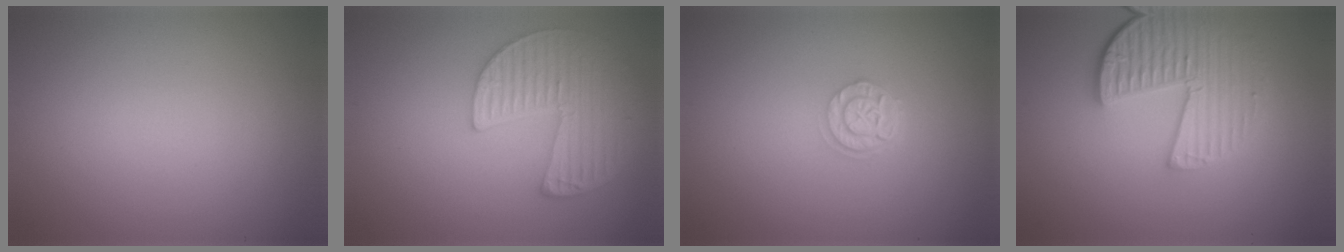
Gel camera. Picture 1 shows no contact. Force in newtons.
{"total": 5.4, "press": 4.3, "slide": 3.2}
{"total": 2.3, "press": 1.9, "slide": 1.4}
{"total": 5.4, "press": 4.1, "slide": 3.5}